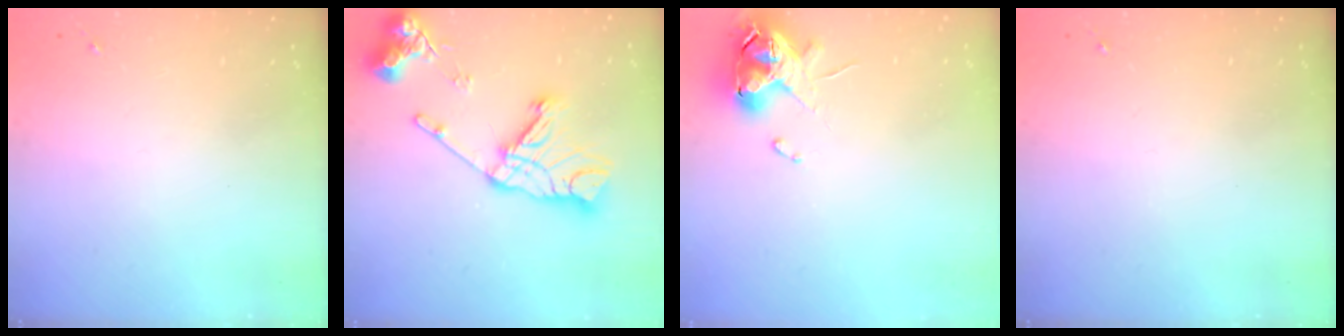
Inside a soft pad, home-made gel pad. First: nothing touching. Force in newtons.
{"total": 18.1, "press": 18.0, "slide": 2.1}
{"total": 11.5, "press": 11.4, "slide": 1.5}
{"total": 0.0}